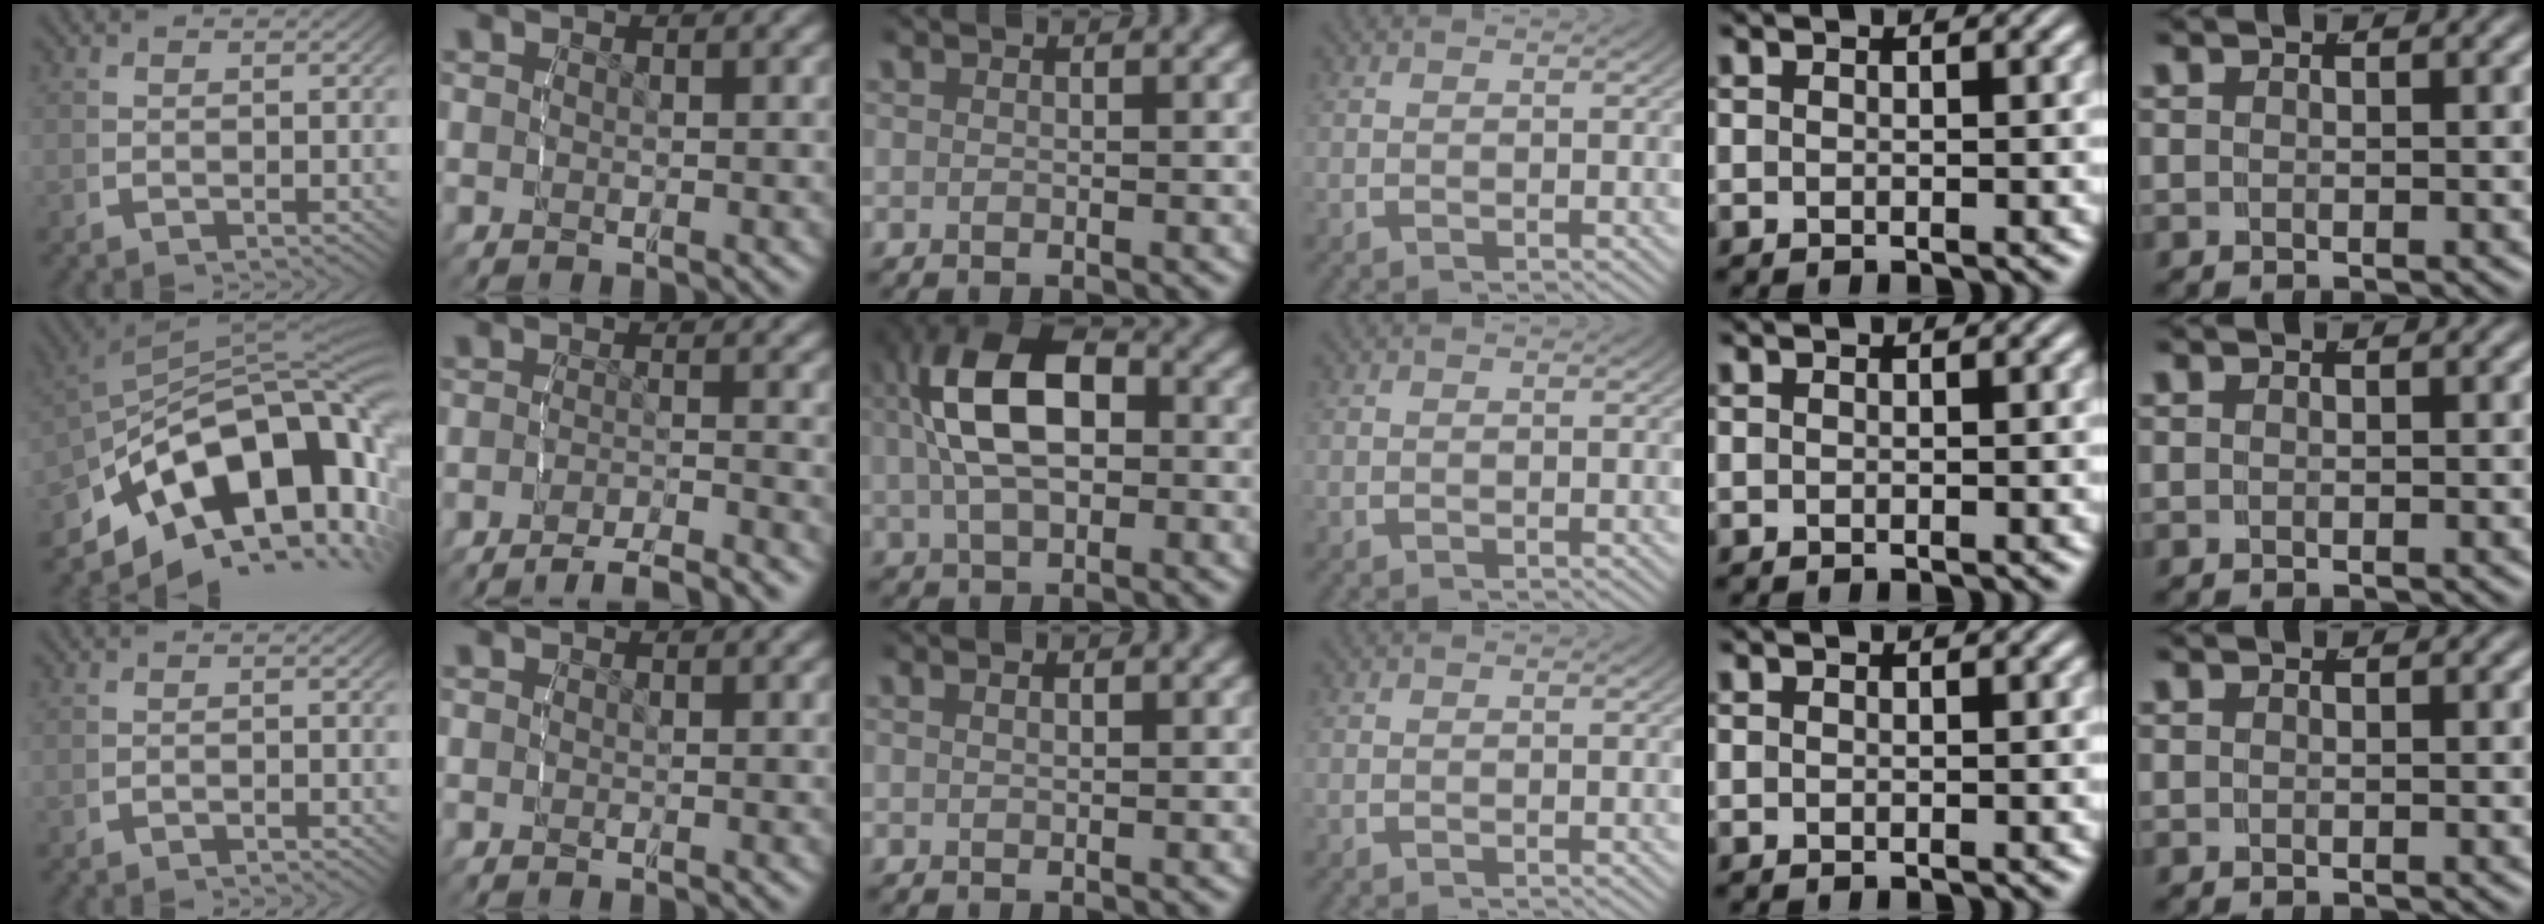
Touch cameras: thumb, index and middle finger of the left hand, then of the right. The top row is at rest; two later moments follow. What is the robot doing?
{"motion": "lift_and_place", "object": "legos"}